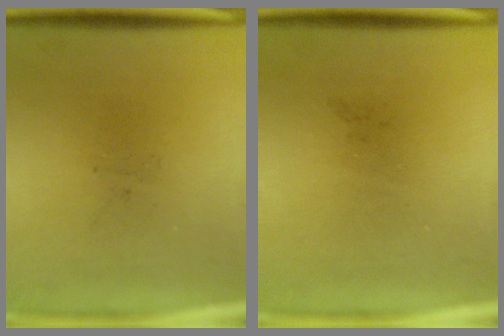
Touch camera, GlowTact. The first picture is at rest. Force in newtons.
{"total": 0.0}